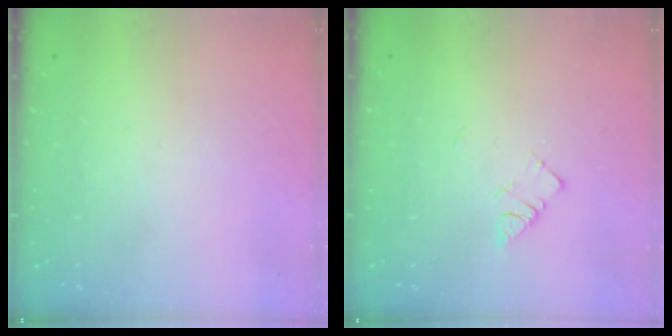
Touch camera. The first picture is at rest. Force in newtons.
{"total": 2.8, "press": 2.7, "slide": 0.4}